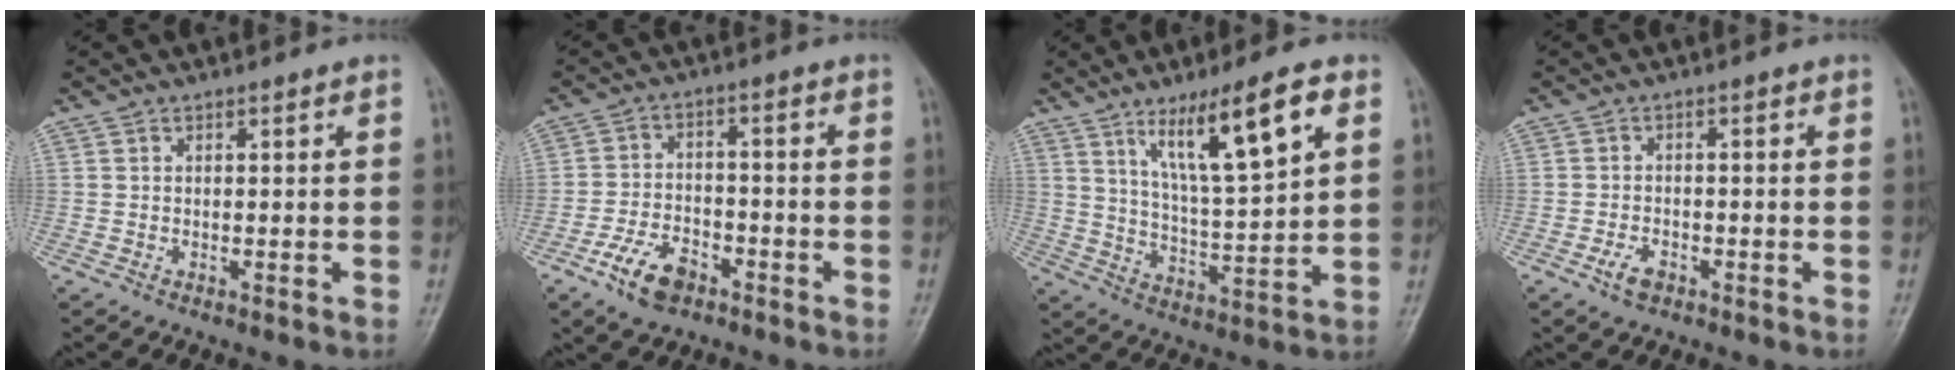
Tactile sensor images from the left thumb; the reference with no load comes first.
{"total": 8.1, "force": [-4.7, 4.6, 4.8], "torque": [-0.081, 0.024, -0.087]}
{"total": 14.1, "force": [7.0, 3.0, 11.9], "torque": [-0.193, -0.030, 0.127]}
{"total": 3.4, "force": [-1.9, 1.9, 2.1], "torque": [-0.038, 0.011, -0.034]}